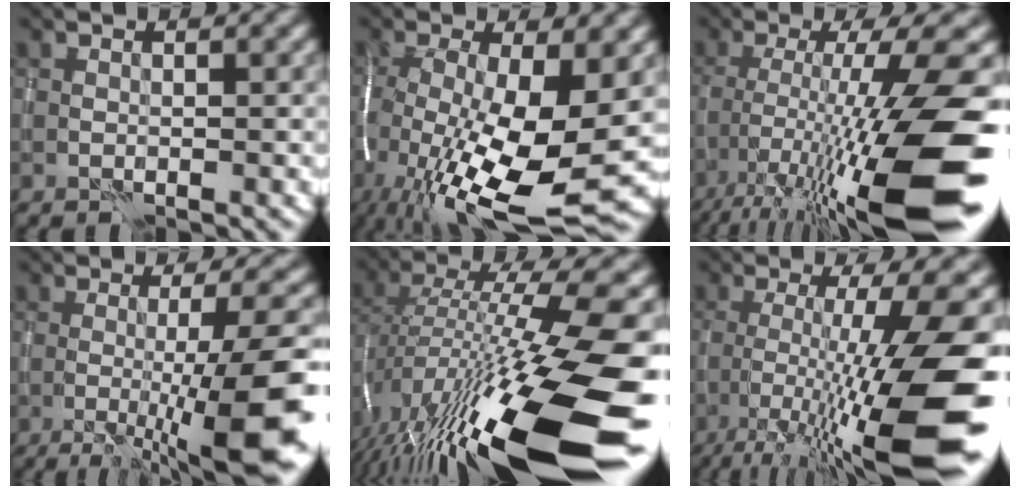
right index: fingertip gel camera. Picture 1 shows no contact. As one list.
[{"total": 16.0, "force": [-5.2, 5.2, 14.3], "torque": [-0.269, -0.034, -0.073]}, {"total": 14.9, "force": [-6.4, 2.3, 13.2], "torque": [-0.218, 0.002, -0.098]}, {"total": 12.4, "force": [-2.8, 2.4, 11.8], "torque": [-0.137, -0.008, -0.034]}, {"total": 17.0, "force": [-6.1, 4.3, 15.3], "torque": [-0.272, 0.017, -0.116]}, {"total": 14.4, "force": [-4.9, 2.3, 13.3], "torque": [-0.208, -0.007, -0.076]}]